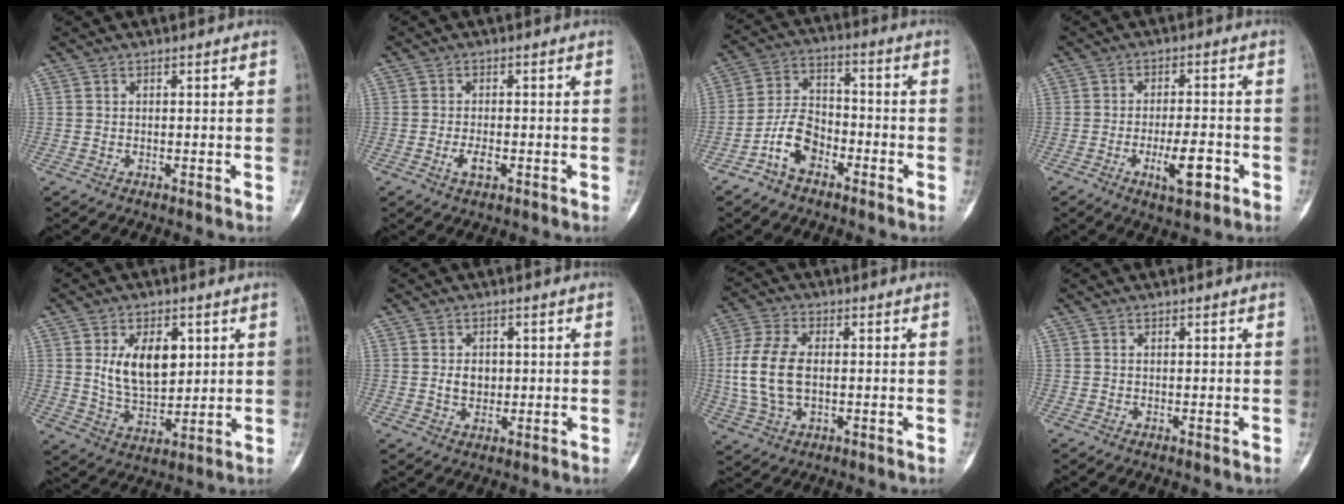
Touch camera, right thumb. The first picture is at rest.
{"total": 2.7, "force": [-0.9, 1.2, 2.3], "torque": [-0.044, -0.001, -0.016]}
{"total": 8.7, "force": [-4.6, 5.3, 5.0], "torque": [-0.088, 0.040, -0.094]}
{"total": 7.4, "force": [-2.8, 2.6, 6.4], "torque": [-0.101, 0.011, -0.042]}
{"total": 11.3, "force": [3.0, 6.6, 8.6], "torque": [-0.121, -0.021, 0.064]}
{"total": 3.6, "force": [0.3, 2.8, 2.3], "torque": [-0.024, -0.001, 0.008]}
{"total": 11.3, "force": [0.0, 6.7, 9.1], "torque": [-0.200, 0.008, 0.001]}
{"total": 0.0}